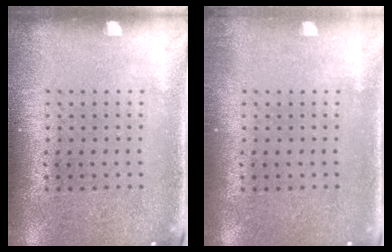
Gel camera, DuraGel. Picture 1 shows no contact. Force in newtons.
{"total": 0.7, "press": 0.7, "slide": 0.2}